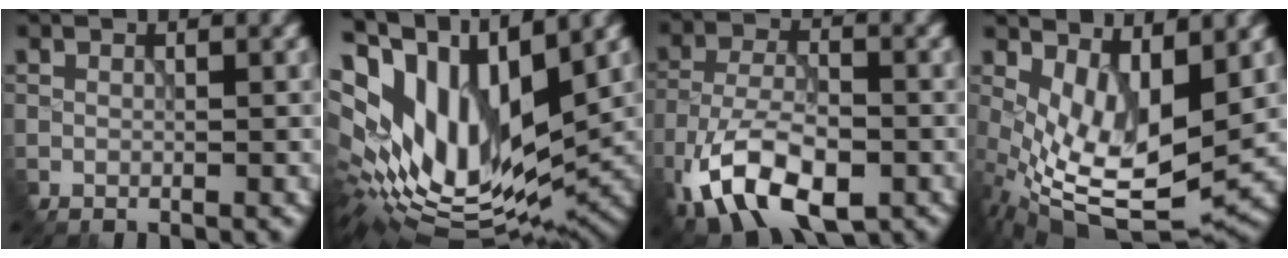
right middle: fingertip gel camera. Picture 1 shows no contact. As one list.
[{"total": 15.3, "force": [3.9, 7.1, 12.9], "torque": [-0.264, 0.015, 0.078]}, {"total": 10.3, "force": [-5.1, 5.1, 7.3], "torque": [-0.151, -0.002, -0.093]}, {"total": 8.7, "force": [0.3, 4.2, 7.6], "torque": [-0.160, -0.018, 0.016]}]